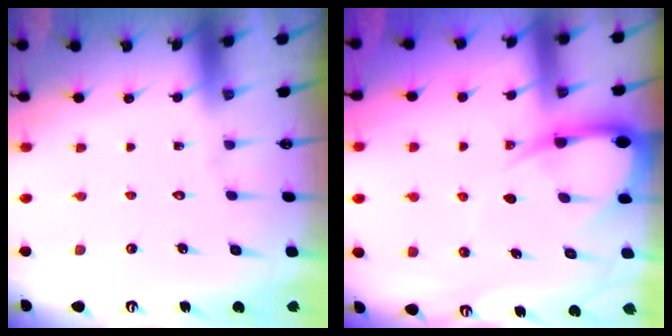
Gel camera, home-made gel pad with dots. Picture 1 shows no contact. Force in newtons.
{"total": 8.4, "press": 8.3, "slide": 1.0}